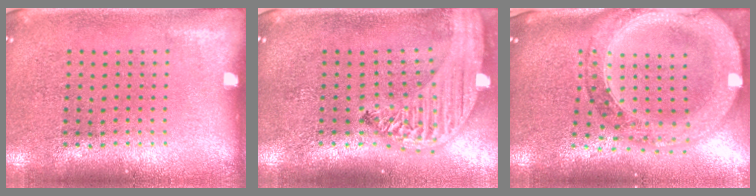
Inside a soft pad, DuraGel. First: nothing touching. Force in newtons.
{"total": 2.8, "press": 2.3, "slide": 1.6}
{"total": 2.6, "press": 2.3, "slide": 1.3}